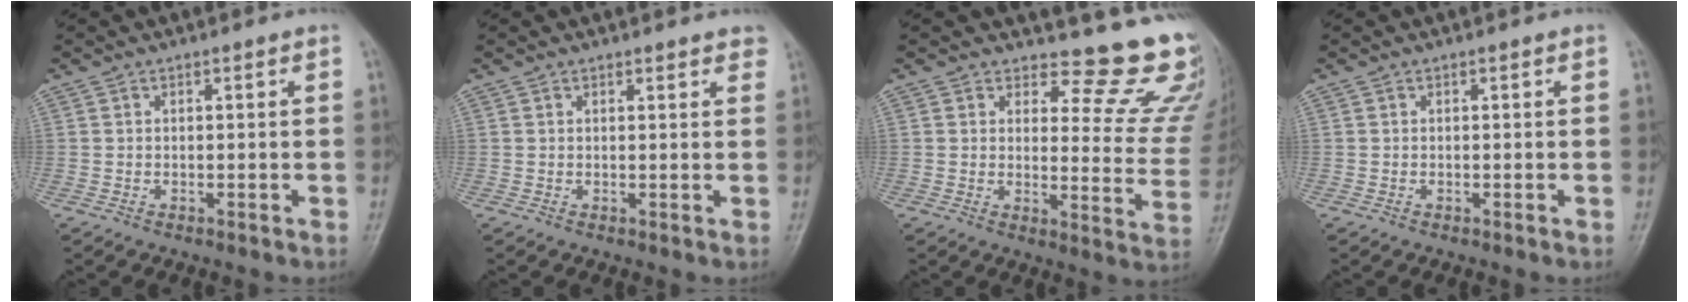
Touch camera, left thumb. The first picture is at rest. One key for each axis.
{"total": 2.6, "fx": 2.0, "fy": 0.9, "fz": 1.3, "tx": 0.003, "ty": -0.002, "tz": 0.018}
{"total": 13.5, "fx": 12.9, "fy": 3.2, "fz": 2.5, "tx": 0.011, "ty": -0.152, "tz": 0.130}
{"total": 0.0}